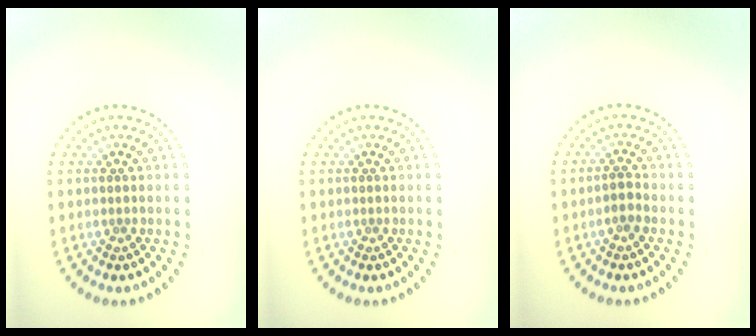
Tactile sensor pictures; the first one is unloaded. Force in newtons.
{"total": 0.0}
{"total": 0.9, "press": 0.6, "slide": 0.6}